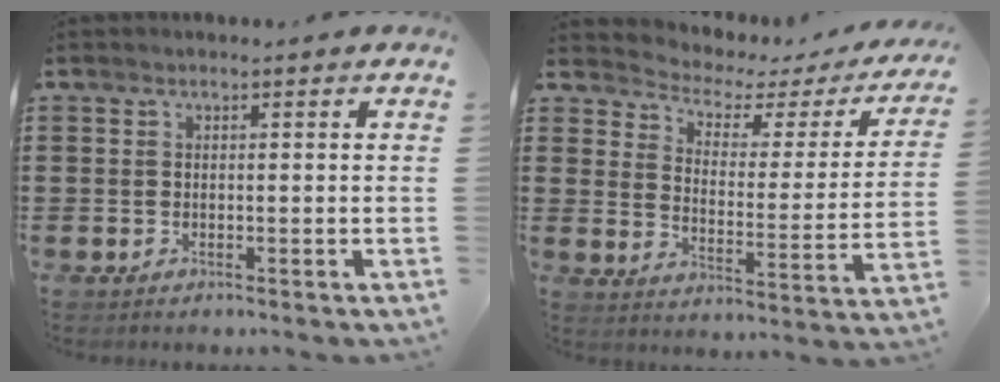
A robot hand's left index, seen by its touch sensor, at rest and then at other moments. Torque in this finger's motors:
{"motor_torque": [-0.68, -1.48, 0.10, -0.01]}